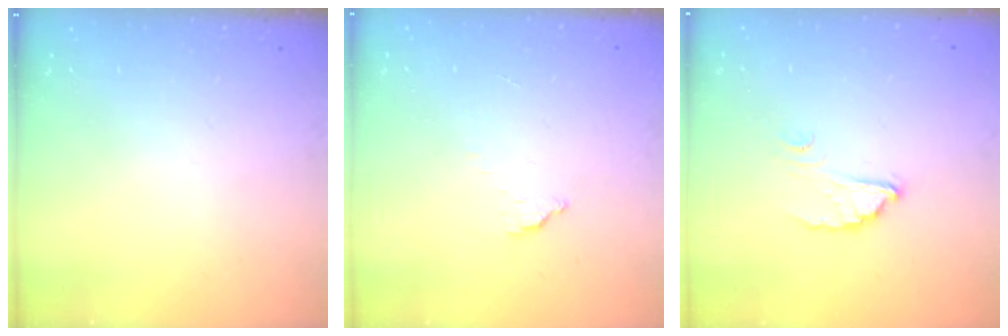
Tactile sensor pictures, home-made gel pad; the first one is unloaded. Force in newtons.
{"total": 2.6, "press": 2.6, "slide": 0.3}
{"total": 4.0, "press": 4.0, "slide": 0.1}